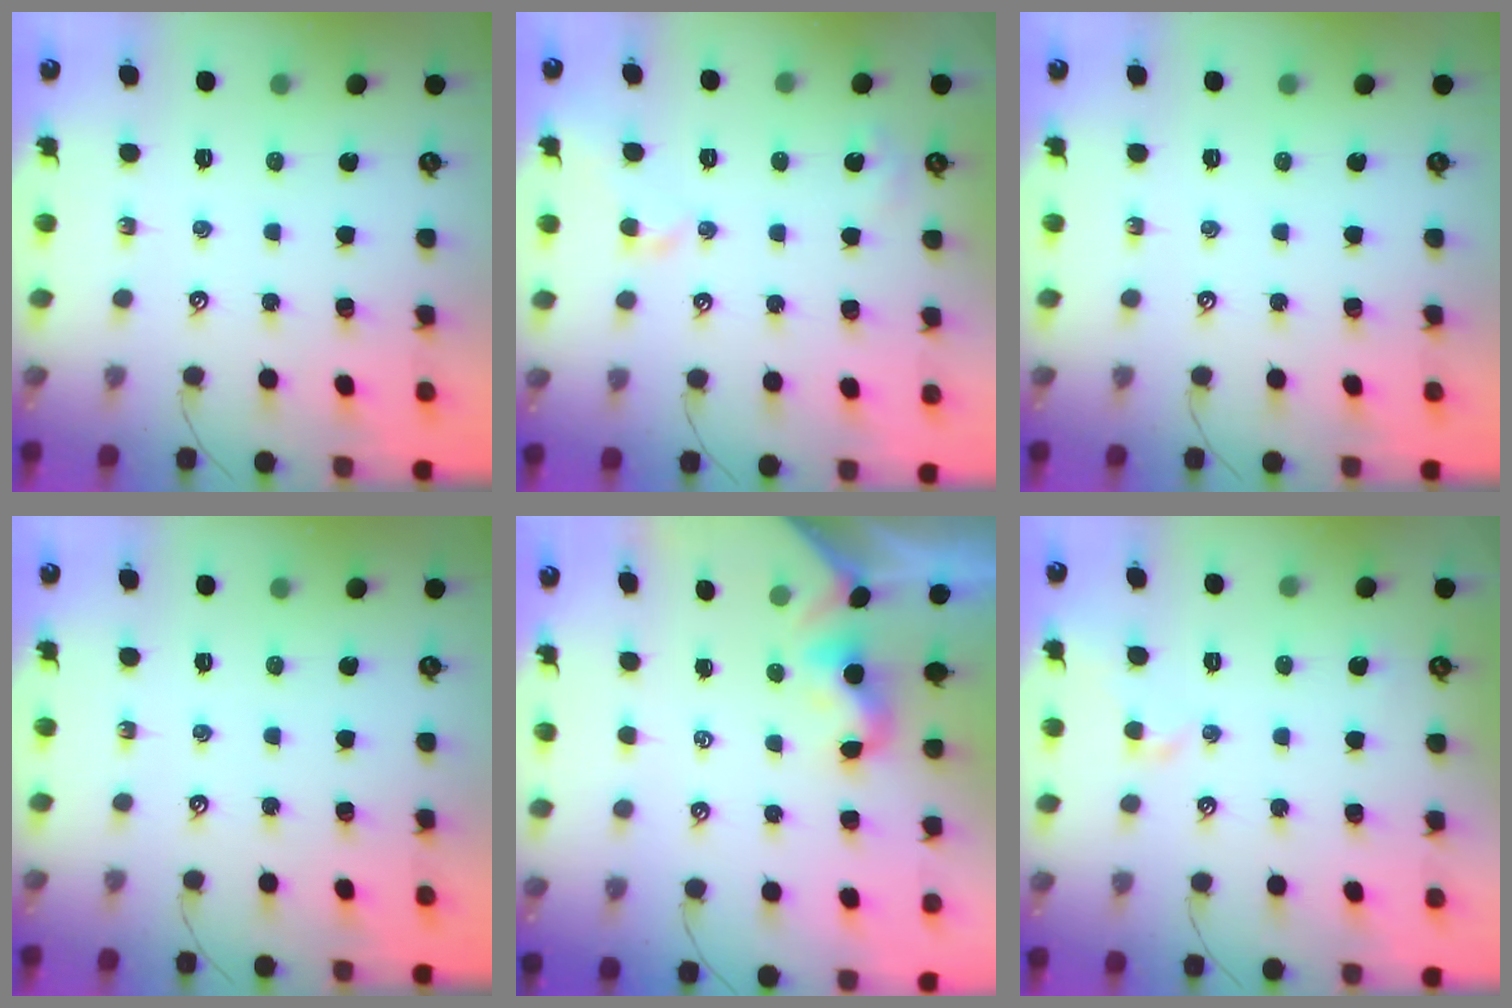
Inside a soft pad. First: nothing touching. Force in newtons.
{"total": 2.8, "press": 2.7, "slide": 0.6}
{"total": 0.0}
{"total": 0.0}
{"total": 2.1, "press": 2.1, "slide": 0.5}
{"total": 0.8, "press": 0.8, "slide": 0.2}